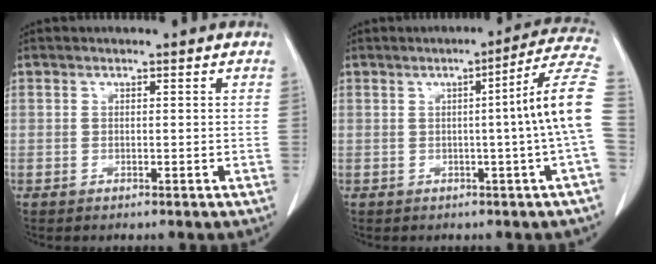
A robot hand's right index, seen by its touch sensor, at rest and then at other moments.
{"total": 10.4, "force": [-0.5, -2.2, 10.2], "torque": [-0.118, 0.010, -0.013]}